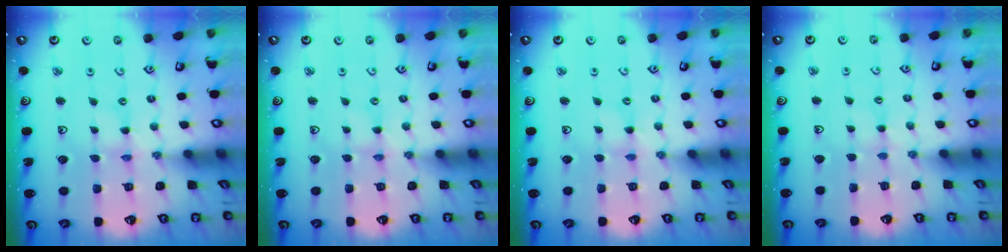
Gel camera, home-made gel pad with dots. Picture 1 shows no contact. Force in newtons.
{"total": 0.7, "press": 0.6, "slide": 0.3}
{"total": 0.9, "press": 0.8, "slide": 0.2}
{"total": 1.8, "press": 1.8, "slide": 0.3}